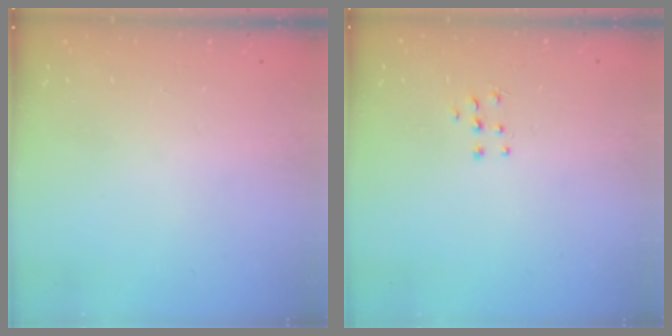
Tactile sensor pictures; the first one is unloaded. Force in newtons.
{"total": 5.0, "press": 4.9, "slide": 0.5}